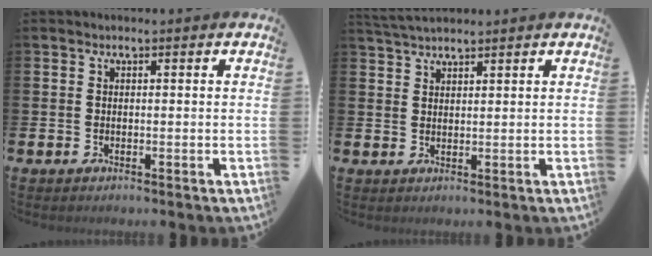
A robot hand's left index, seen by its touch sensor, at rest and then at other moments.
{"total": 3.2, "force": [3.0, 0.6, 0.7], "torque": [-0.019, -0.007, 0.057]}